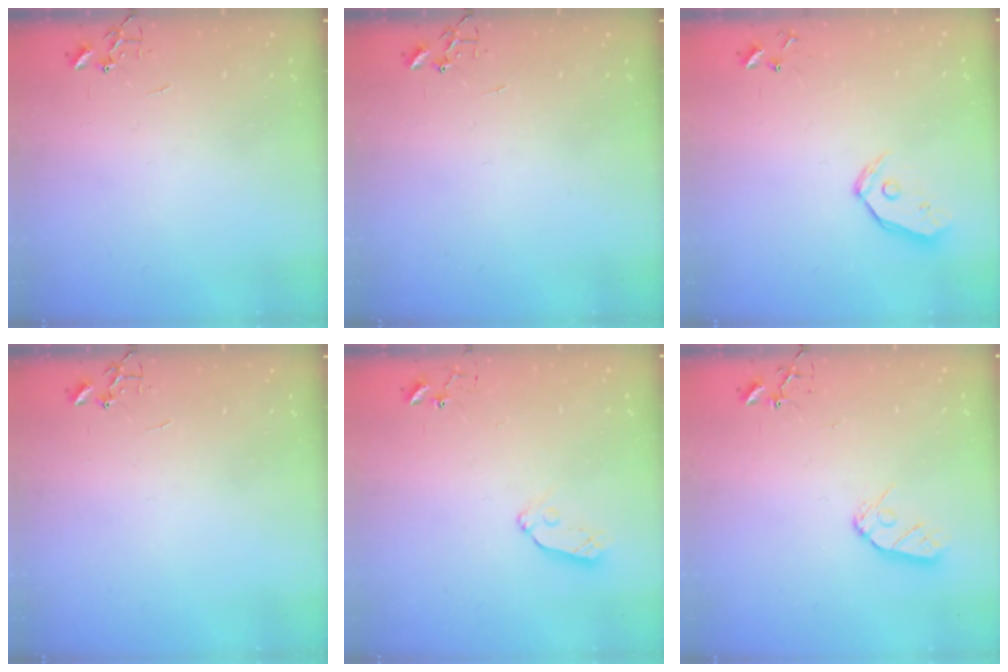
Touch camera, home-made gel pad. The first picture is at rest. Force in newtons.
{"total": 0.0}
{"total": 8.7, "press": 8.6, "slide": 1.3}
{"total": 0.0}
{"total": 7.3, "press": 7.3, "slide": 0.4}
{"total": 8.6, "press": 8.5, "slide": 0.7}